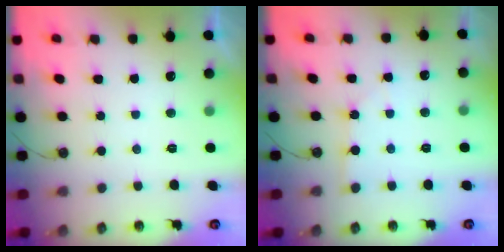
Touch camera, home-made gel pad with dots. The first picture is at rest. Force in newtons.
{"total": 2.1, "press": 2.1, "slide": 0.3}